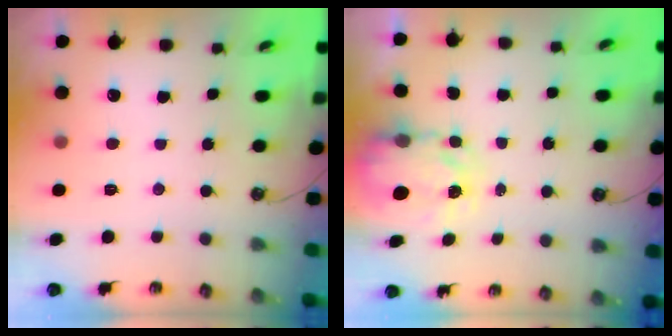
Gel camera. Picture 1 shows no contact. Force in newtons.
{"total": 3.8, "press": 3.8, "slide": 0.1}